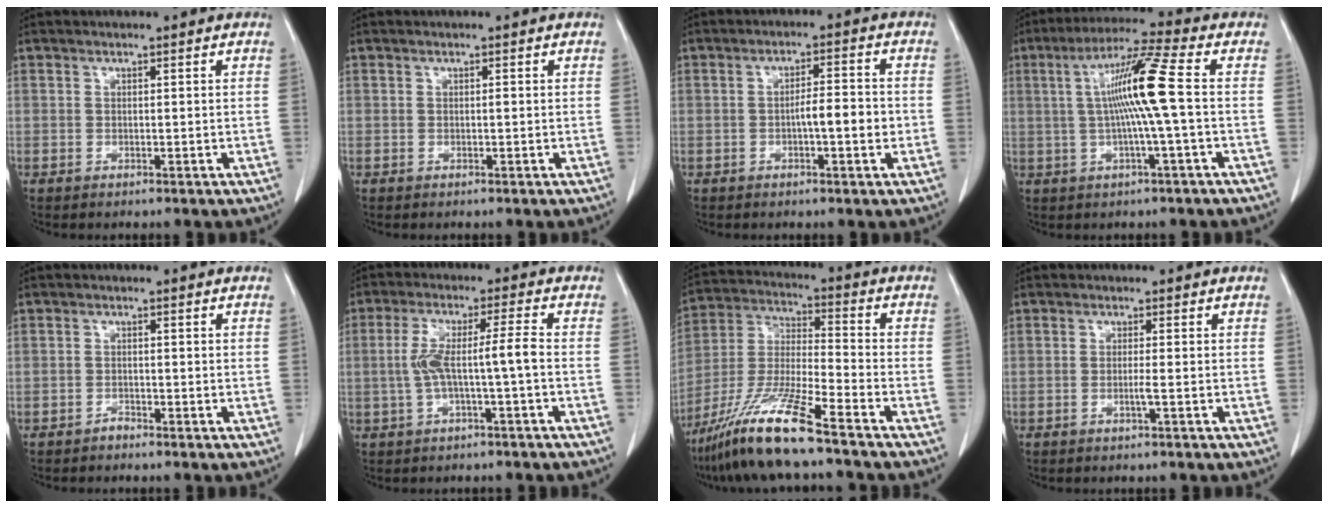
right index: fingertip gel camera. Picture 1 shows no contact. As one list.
[{"total": 0.0}, {"total": 4.9, "force": [-1.0, 0.8, 4.7], "torque": [-0.077, 0.007, -0.014]}, {"total": 10.4, "force": [0.5, -1.2, 10.3], "torque": [-0.190, 0.012, 0.006]}, {"total": 0.9, "force": [-0.8, 0.3, 0.1], "torque": [0.004, 0.002, -0.017]}, {"total": 6.7, "force": [-1.0, -0.1, 6.6], "torque": [-0.135, 0.024, -0.013]}, {"total": 14.1, "force": [-10.1, 0.0, 9.8], "torque": [-0.206, -0.027, -0.192]}, {"total": 1.4, "force": [-0.5, -0.3, 1.2], "torque": [-0.024, 0.000, -0.009]}]